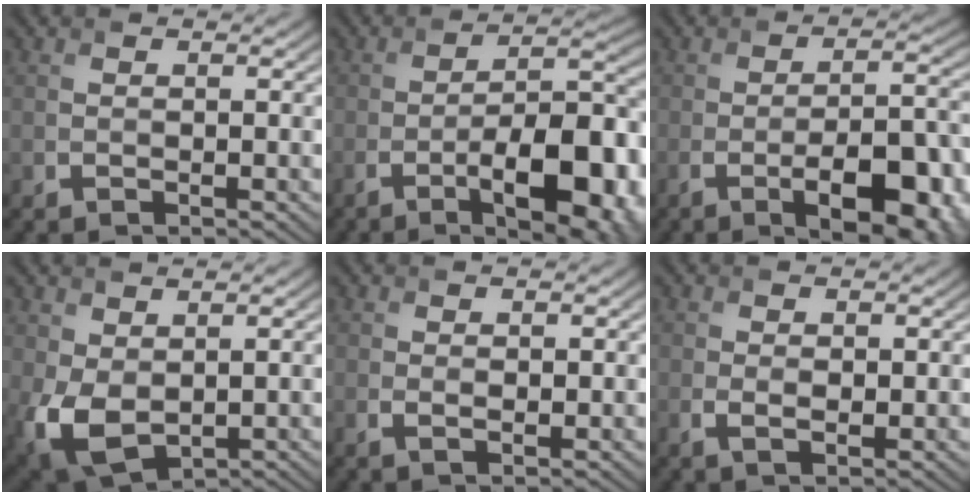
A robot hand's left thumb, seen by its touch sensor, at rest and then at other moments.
{"total": 12.5, "force": [-5.7, 3.9, 10.4], "torque": [-0.149, 0.003, -0.088]}
{"total": 10.0, "force": [-4.5, 3.2, 8.3], "torque": [-0.113, -0.002, -0.059]}
{"total": 6.8, "force": [0.2, 4.4, 5.1], "torque": [-0.138, -0.015, 0.006]}
{"total": 1.1, "force": [0.4, 0.5, 0.9], "torque": [-0.022, 0.000, 0.010]}
{"total": 1.7, "force": [0.2, 0.9, 1.4], "torque": [-0.033, 0.000, 0.006]}